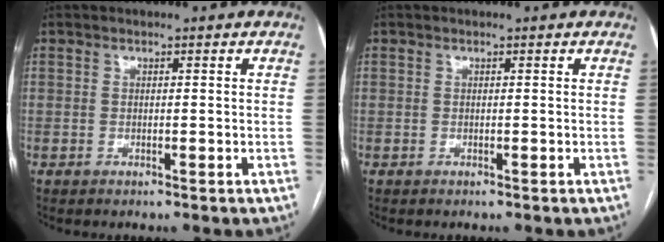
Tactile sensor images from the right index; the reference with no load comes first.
{"total": 0.0}